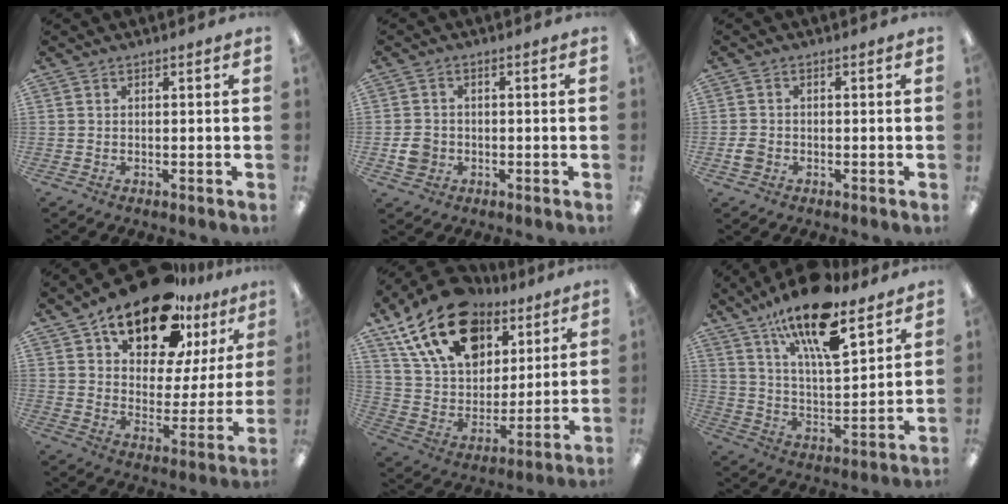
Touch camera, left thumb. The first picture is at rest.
{"total": 4.3, "force": [-1.0, 3.8, 1.8], "torque": [-0.019, 0.000, -0.020]}
{"total": 2.4, "force": [-0.8, 2.0, 1.2], "torque": [-0.019, 0.006, -0.016]}
{"total": 19.4, "force": [14.2, 8.6, 10.0], "torque": [-0.163, -0.086, 0.245]}
{"total": 21.7, "force": [12.7, 13.5, 11.2], "torque": [-0.200, -0.054, 0.234]}
{"total": 19.2, "force": [13.6, 5.9, 12.2], "torque": [-0.205, -0.077, 0.229]}